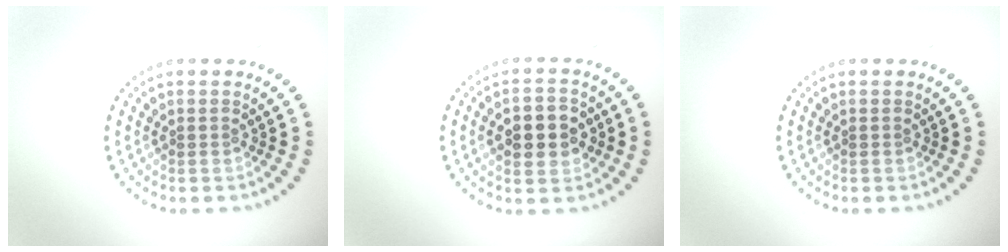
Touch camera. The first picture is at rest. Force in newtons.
{"total": 4.6, "press": 4.6, "slide": 0.3}
{"total": 0.0}